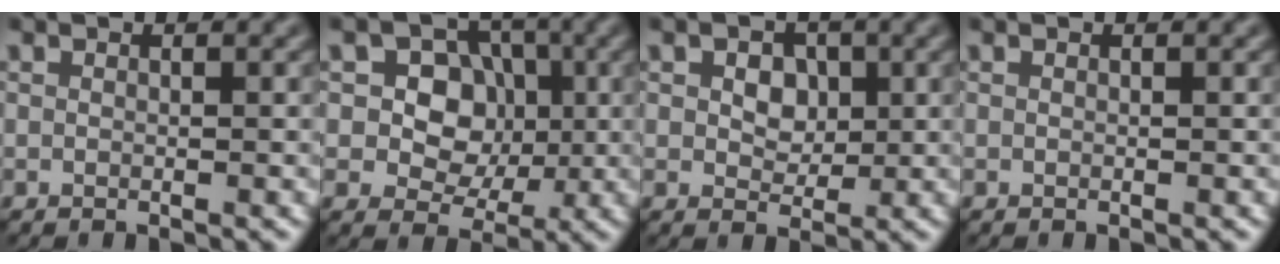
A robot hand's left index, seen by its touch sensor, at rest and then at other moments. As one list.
[{"total": 6.4, "force": [0.8, 5.3, 3.4], "torque": [-0.050, 0.011, -0.002]}, {"total": 3.1, "force": [0.7, 2.3, 2.0], "torque": [-0.034, 0.002, 0.002]}, {"total": 0.0}]